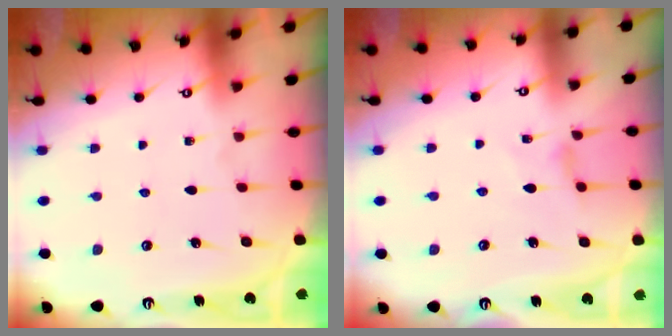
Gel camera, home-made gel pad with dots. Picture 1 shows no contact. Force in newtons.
{"total": 1.4, "press": 1.3, "slide": 0.4}